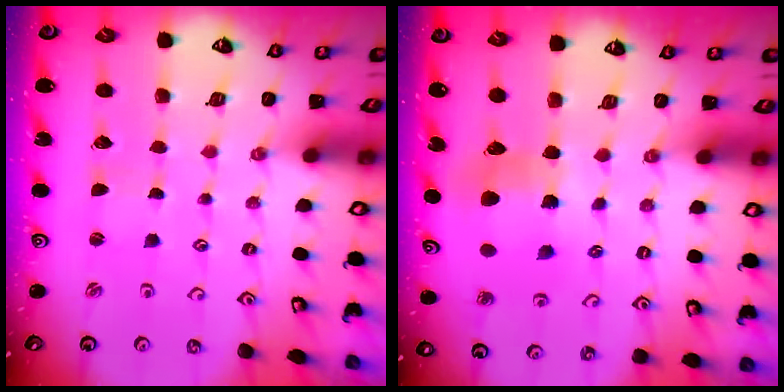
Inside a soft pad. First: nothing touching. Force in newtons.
{"total": 8.4, "press": 8.3, "slide": 1.1}